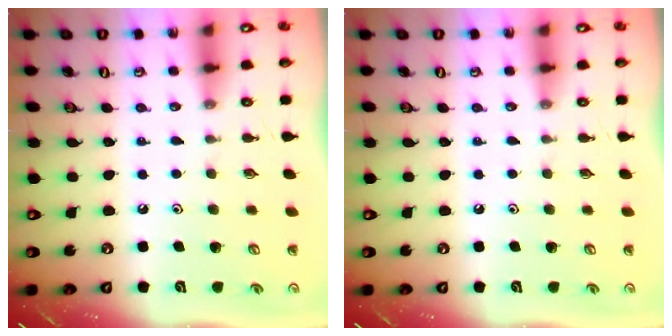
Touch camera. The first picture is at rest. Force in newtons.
{"total": 0.0}